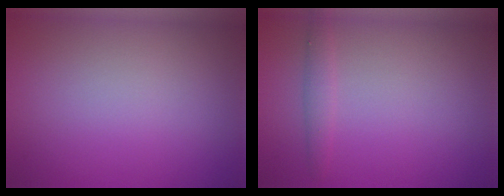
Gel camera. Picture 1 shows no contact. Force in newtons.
{"total": 1.3, "press": 1.3, "slide": 0.2}